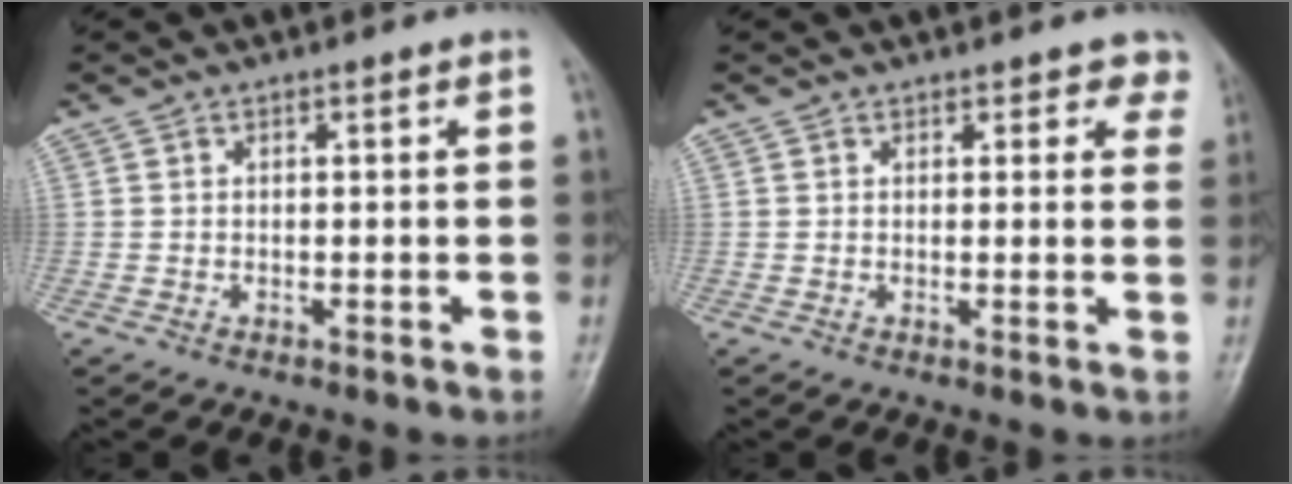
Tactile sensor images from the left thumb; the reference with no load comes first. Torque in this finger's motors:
{"motor_torque": [0.01, 0.06, -0.18, 0.03, 0.05]}